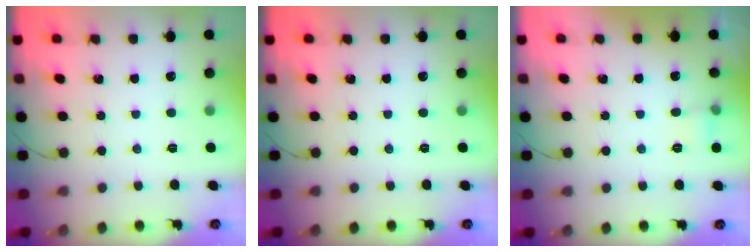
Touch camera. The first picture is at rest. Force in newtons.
{"total": 0.0}
{"total": 3.8, "press": 3.6, "slide": 1.1}